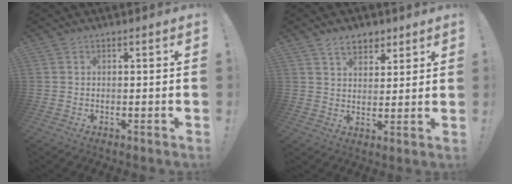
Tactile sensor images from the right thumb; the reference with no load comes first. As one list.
[{"total": 7.0, "force": [4.6, 4.5, 2.9], "torque": [-0.042, -0.019, 0.086]}]